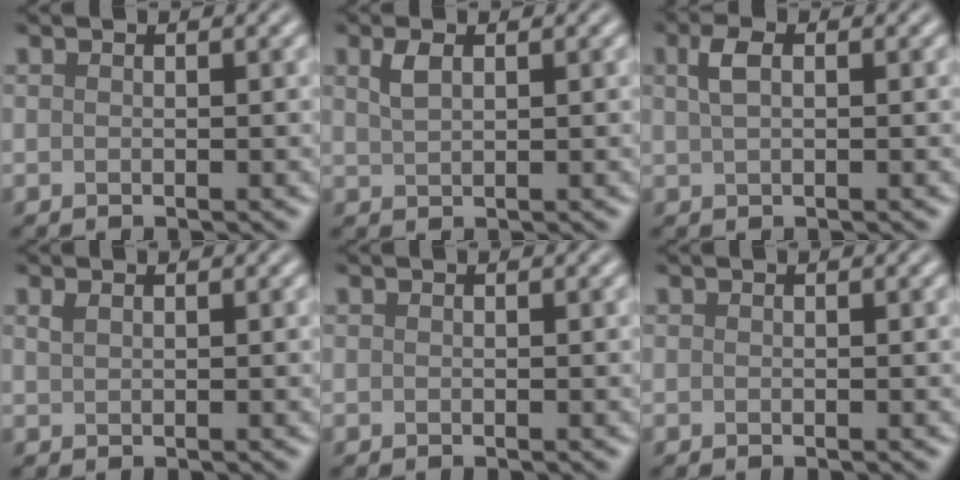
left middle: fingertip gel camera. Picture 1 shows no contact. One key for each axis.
{"total": 1.8, "fx": 1.0, "fy": 0.8, "fz": 1.3, "tx": -0.030, "ty": 0.004, "tz": 0.021}
{"total": 2.2, "fx": 0.8, "fy": 1.1, "fz": 1.7, "tx": -0.040, "ty": 0.006, "tz": 0.014}
{"total": 0.8, "fx": 0.6, "fy": 0.3, "fz": 0.5, "tx": -0.013, "ty": 0.001, "tz": 0.014}
{"total": 0.0}
{"total": 0.0}